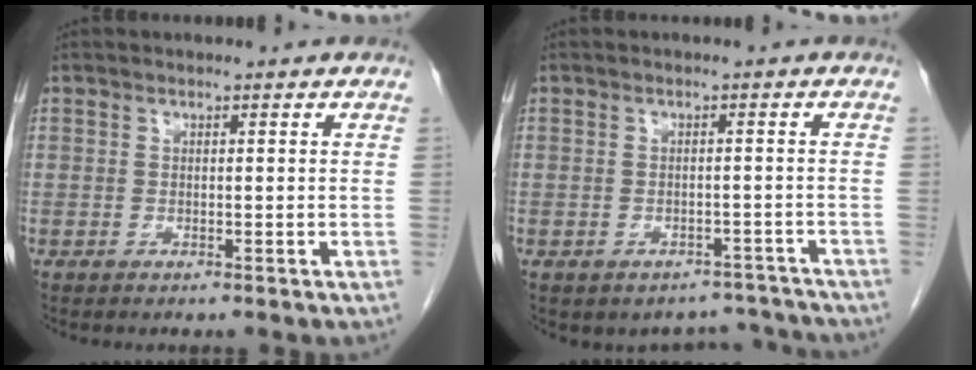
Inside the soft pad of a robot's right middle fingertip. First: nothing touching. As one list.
[{"total": 6.7, "force": [-5.7, 3.3, 0.0], "torque": [0.014, 0.024, -0.061]}]